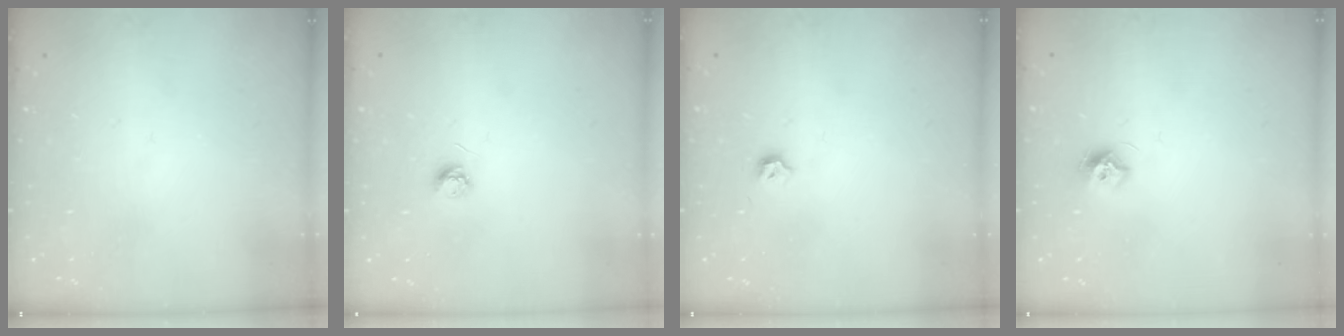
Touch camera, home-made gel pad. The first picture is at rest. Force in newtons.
{"total": 3.2, "press": 3.1, "slide": 0.4}
{"total": 3.4, "press": 3.3, "slide": 0.7}
{"total": 7.3, "press": 7.3, "slide": 0.6}